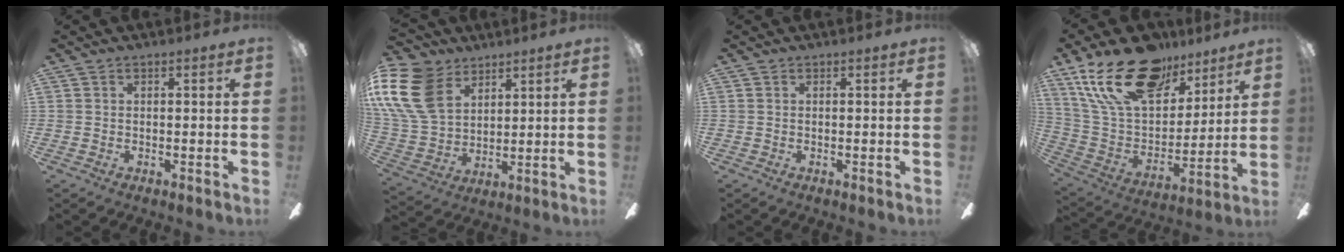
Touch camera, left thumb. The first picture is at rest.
{"total": 19.3, "force": [8.6, 13.4, 11.0], "torque": [-0.272, -0.028, 0.163]}
{"total": 0.0}
{"total": 24.7, "force": [16.2, 13.0, 13.3], "torque": [-0.242, -0.091, 0.293]}